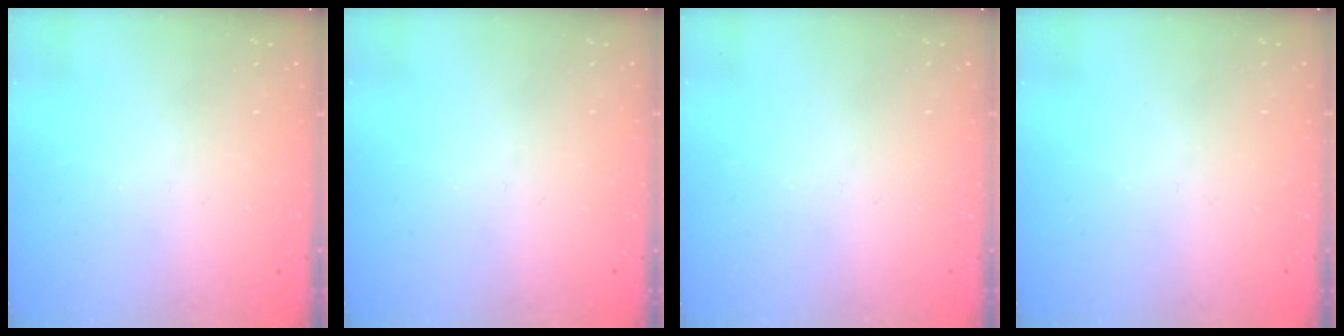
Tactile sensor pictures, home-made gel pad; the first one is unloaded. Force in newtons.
{"total": 0.0}
{"total": 0.0}
{"total": 0.0}